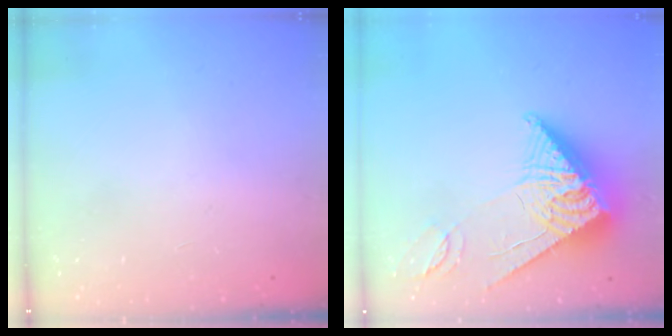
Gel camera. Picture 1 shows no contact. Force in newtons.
{"total": 17.0, "press": 16.9, "slide": 1.4}